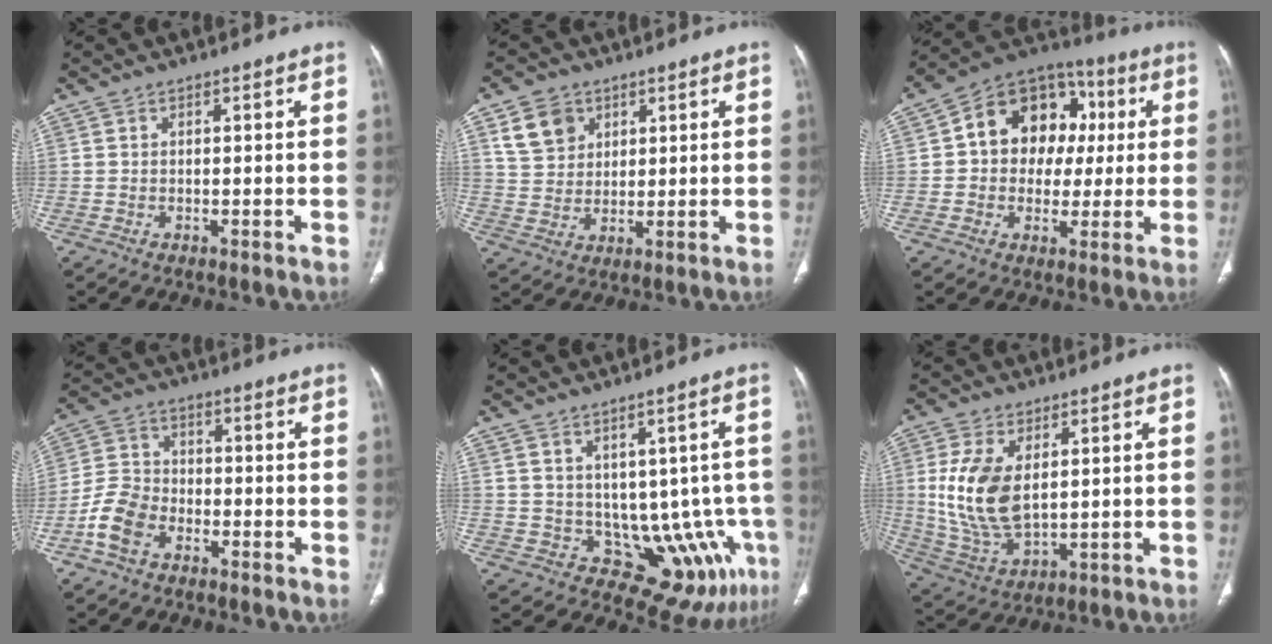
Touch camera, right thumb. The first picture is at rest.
{"total": 7.7, "force": [3.8, 6.0, 3.1], "torque": [-0.034, -0.013, 0.076]}
{"total": 16.5, "force": [2.5, 13.0, 9.8], "torque": [-0.094, 0.027, 0.030]}
{"total": 7.9, "force": [-4.1, 5.3, 4.2], "torque": [-0.082, 0.026, -0.085]}
{"total": 11.2, "force": [-1.2, 7.3, 8.4], "torque": [-0.085, 0.004, 0.016]}
{"total": 13.1, "force": [2.4, 7.4, 10.6], "torque": [-0.213, -0.016, 0.062]}